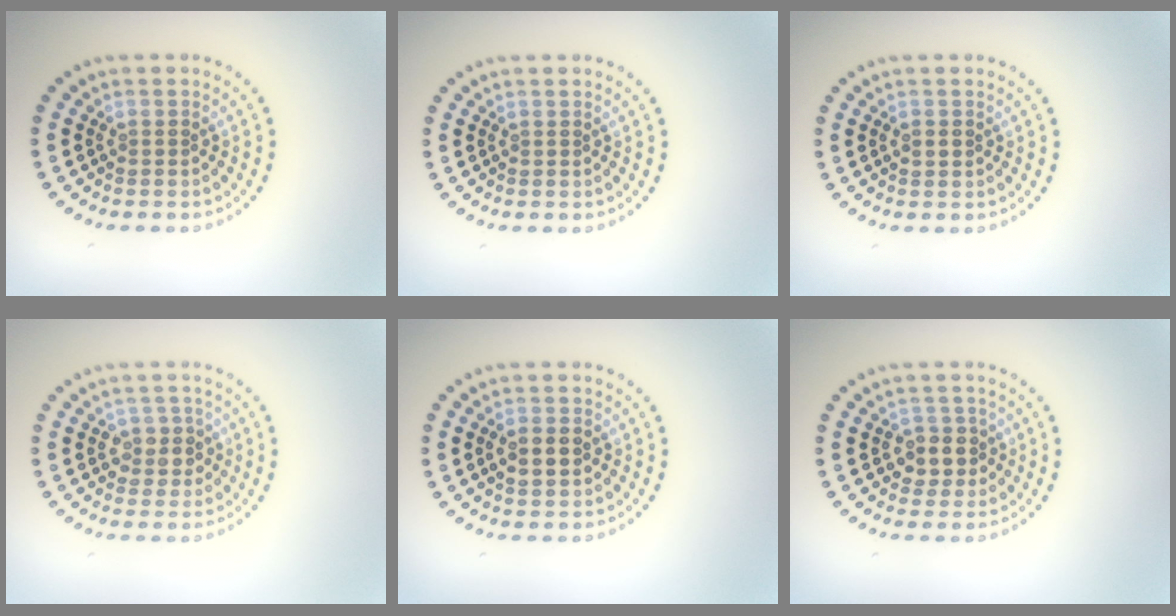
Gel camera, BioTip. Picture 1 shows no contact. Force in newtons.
{"total": 0.0}
{"total": 1.3, "press": 1.3, "slide": 0.1}
{"total": 2.5, "press": 2.2, "slide": 1.0}
{"total": 2.5, "press": 2.5, "slide": 0.2}
{"total": 2.7, "press": 2.5, "slide": 1.0}